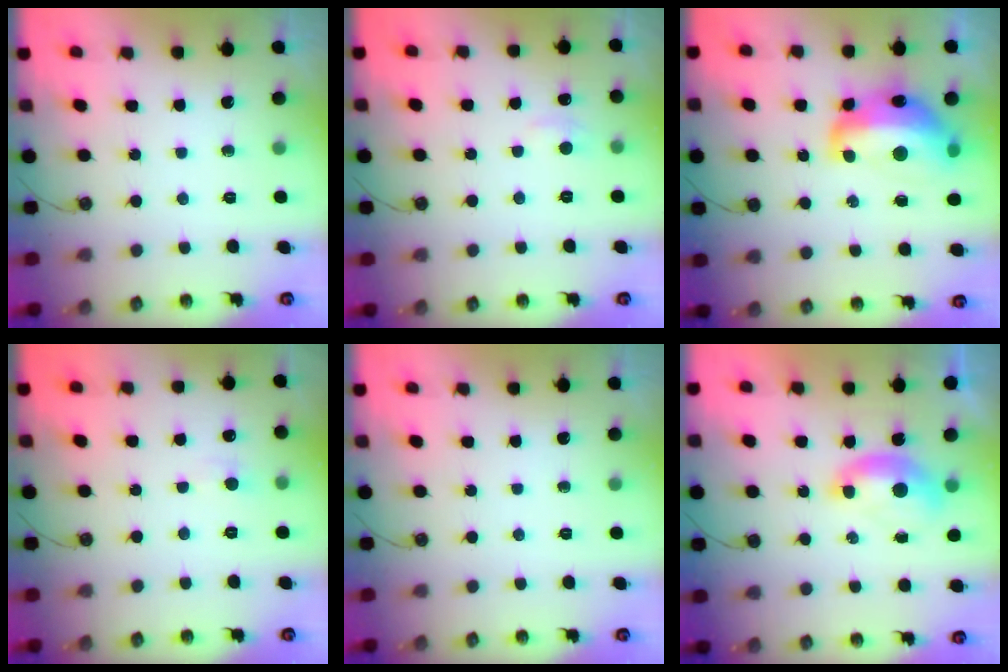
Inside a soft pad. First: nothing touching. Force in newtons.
{"total": 2.2, "press": 2.1, "slide": 0.6}
{"total": 10.4, "press": 10.4, "slide": 1.3}
{"total": 0.6, "press": 0.5, "slide": 0.4}
{"total": 0.0}
{"total": 1.5, "press": 1.4, "slide": 0.6}